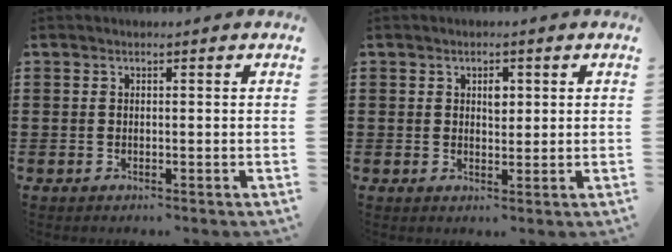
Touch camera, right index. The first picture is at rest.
{"total": 2.3, "force": [0.8, 1.3, 1.7], "torque": [-0.019, 0.000, 0.010]}